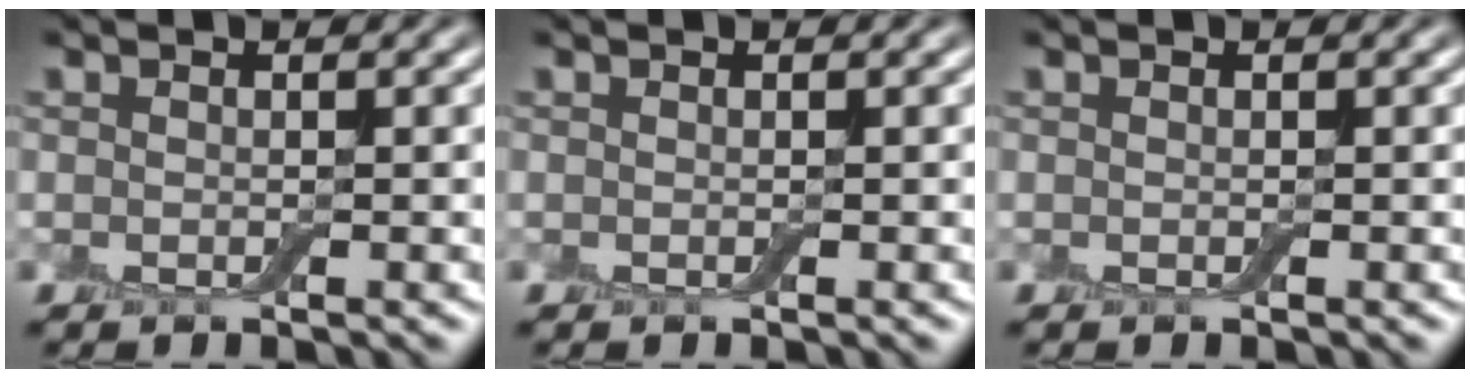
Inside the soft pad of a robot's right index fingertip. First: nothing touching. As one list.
[{"total": 0.0}, {"total": 0.0}]